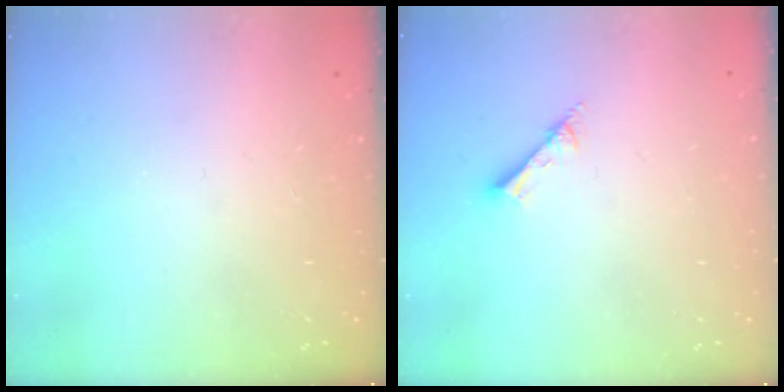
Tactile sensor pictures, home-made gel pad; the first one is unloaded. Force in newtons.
{"total": 2.8, "press": 2.7, "slide": 0.4}